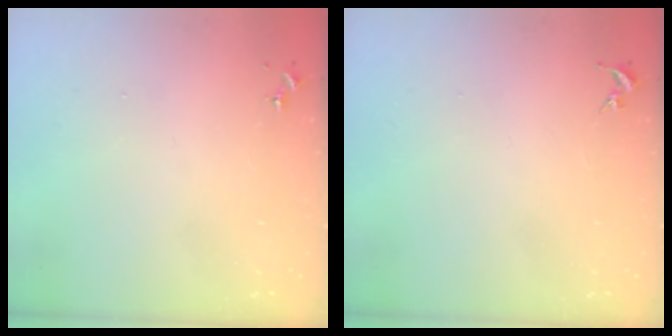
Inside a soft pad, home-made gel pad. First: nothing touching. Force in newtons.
{"total": 0.0}